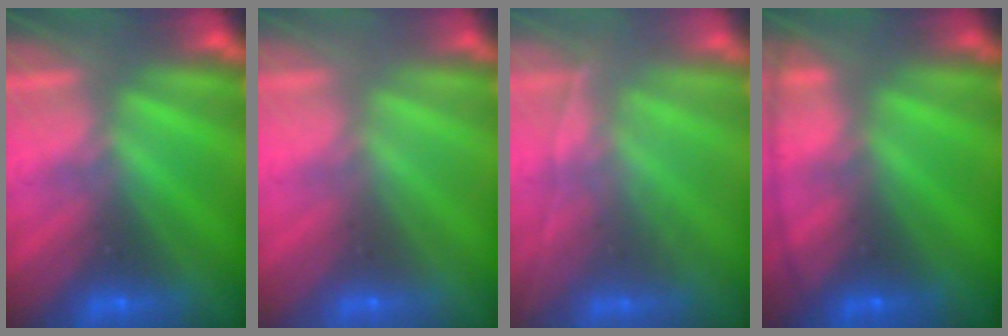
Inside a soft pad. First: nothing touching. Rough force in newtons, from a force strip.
{"total": 3.3}
{"total": 2.0}
{"total": 7.6}